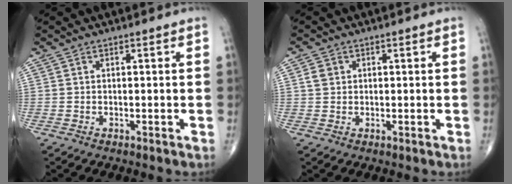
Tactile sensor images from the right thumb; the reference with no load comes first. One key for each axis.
{"total": 2.1, "fx": 0.6, "fy": 1.8, "fz": 0.9, "tx": -0.012, "ty": 0.002, "tz": 0.010}